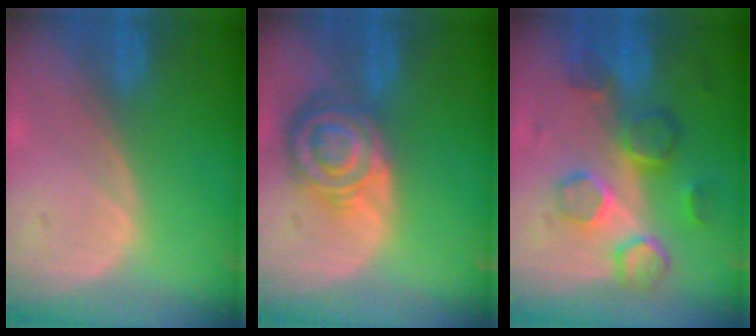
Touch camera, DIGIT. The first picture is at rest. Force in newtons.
{"total": 8.4, "press": 7.3, "slide": 4.2}
{"total": 8.5, "press": 7.8, "slide": 3.5}